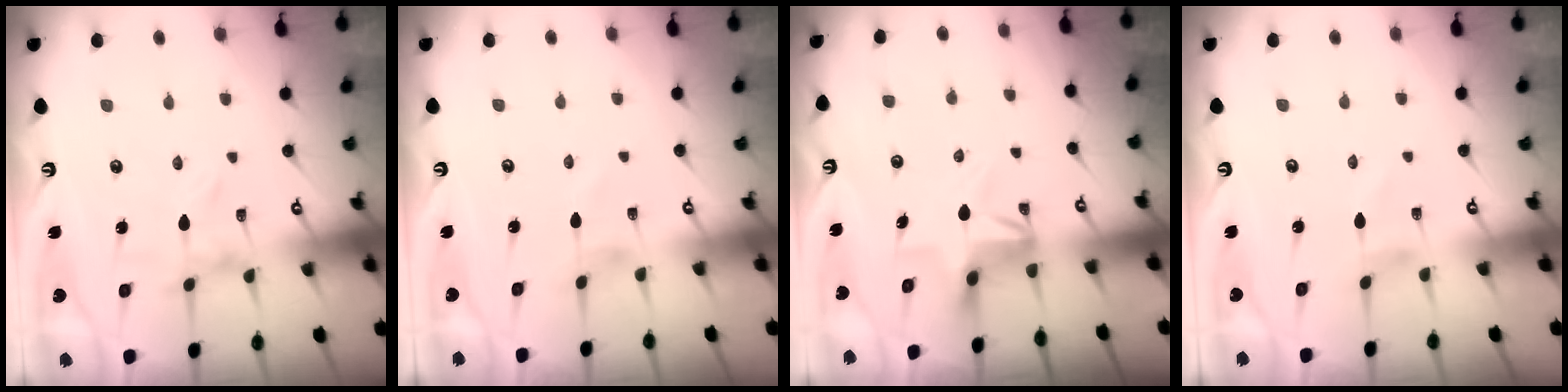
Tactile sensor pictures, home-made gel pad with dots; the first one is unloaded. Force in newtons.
{"total": 0.0}
{"total": 4.7, "press": 4.7, "slide": 0.4}
{"total": 1.1, "press": 1.1, "slide": 0.1}